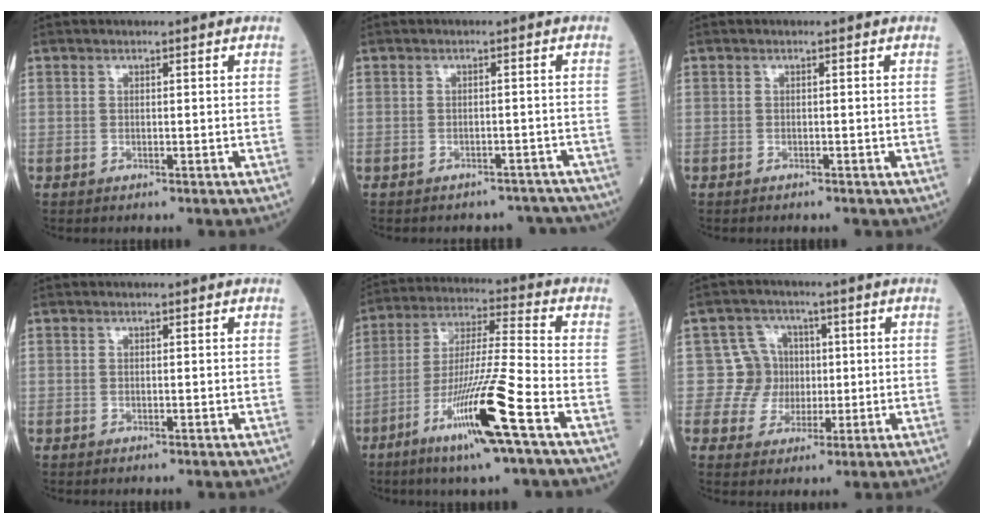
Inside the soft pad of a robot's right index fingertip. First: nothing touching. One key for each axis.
{"total": 8.5, "fx": -7.7, "fy": 3.6, "fz": 0.7, "tx": 0.002, "ty": 0.017, "tz": -0.076}
{"total": 0.7, "fx": -0.6, "fy": 0.3, "fz": 0.1, "tx": -0.008, "ty": 0.000, "tz": -0.009}
{"total": 0.0}
{"total": 15.1, "fx": -7.3, "fy": -0.8, "fz": 13.2, "tx": -0.261, "ty": -0.021, "tz": -0.134}
{"total": 5.8, "fx": 0.3, "fy": 5.8, "fz": 0.1, "tx": 0.012, "ty": 0.016, "tz": 0.006}